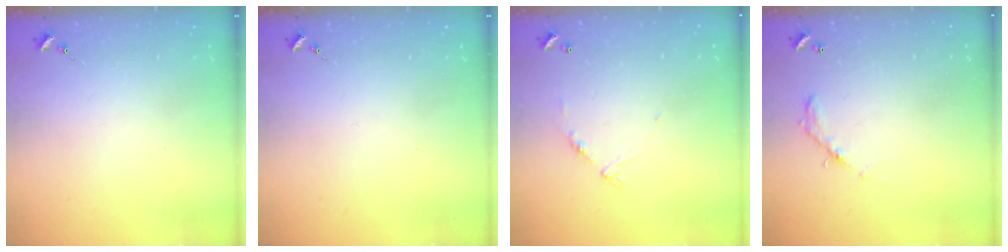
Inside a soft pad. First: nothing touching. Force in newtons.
{"total": 0.0}
{"total": 6.7, "press": 6.6, "slide": 0.5}
{"total": 6.2, "press": 6.2, "slide": 0.4}